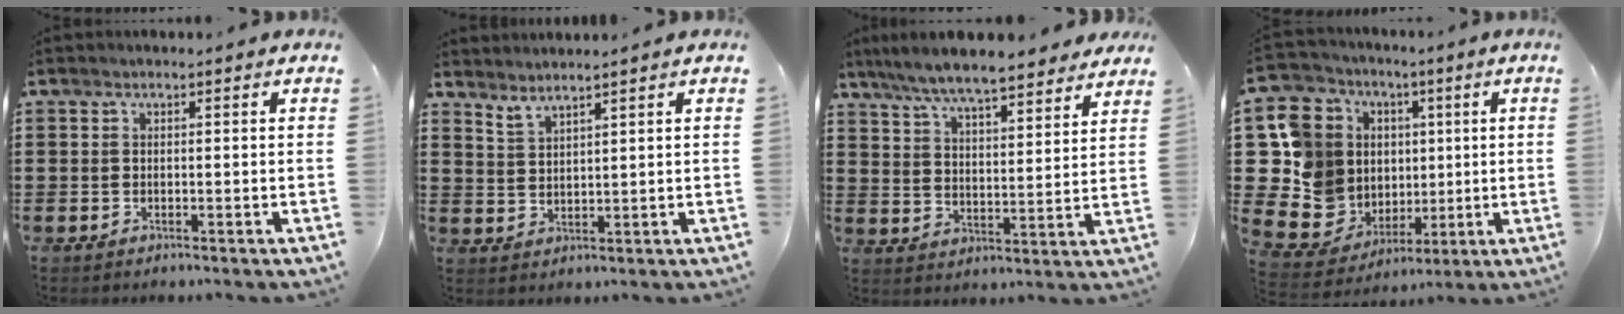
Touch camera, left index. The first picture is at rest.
{"total": 2.4, "force": [2.4, 0.0, 0.5], "torque": [-0.017, -0.003, 0.045]}
{"total": 7.1, "force": [6.5, 0.6, 2.7], "torque": [-0.079, -0.031, 0.115]}
{"total": 12.5, "force": [2.2, 11.9, 3.3], "torque": [-0.140, -0.033, 0.054]}